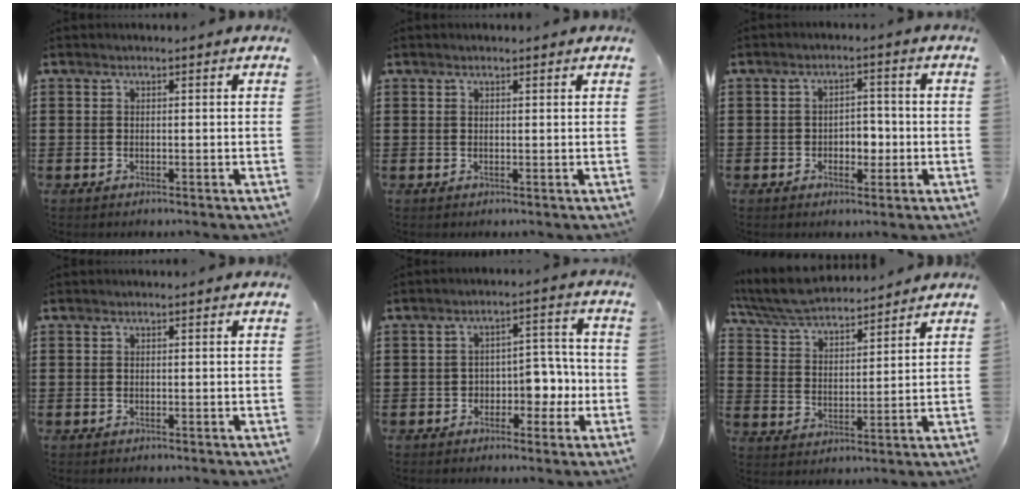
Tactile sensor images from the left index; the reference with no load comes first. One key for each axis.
{"total": 0.7, "fx": 0.5, "fy": 0.1, "fz": 0.4, "tx": -0.009, "ty": 0.001, "tz": 0.009}
{"total": 3.4, "fx": -1.0, "fy": 2.3, "fz": 2.3, "tx": -0.041, "ty": 0.003, "tz": -0.025}
{"total": 0.0}
{"total": 5.1, "fx": -1.7, "fy": 3.7, "fz": 3.1, "tx": -0.056, "ty": 0.009, "tz": -0.038}
{"total": 7.1, "fx": 6.5, "fy": 1.0, "fz": 2.6, "tx": -0.075, "ty": -0.027, "tz": 0.117}